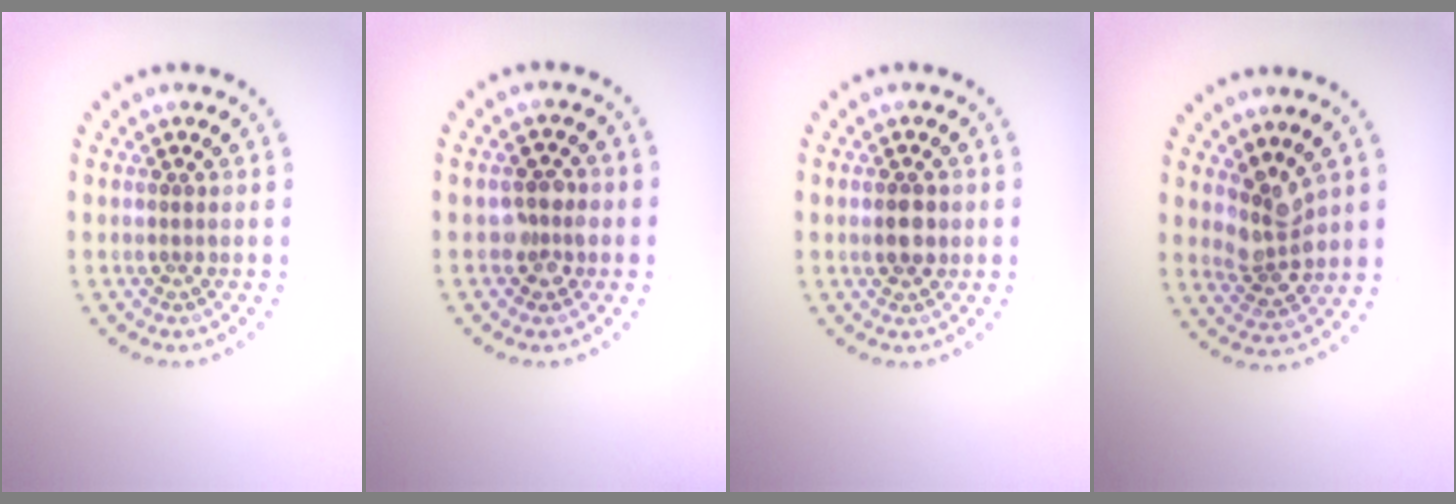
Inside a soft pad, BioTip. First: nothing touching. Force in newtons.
{"total": 2.2, "press": 2.1, "slide": 0.4}
{"total": 1.9, "press": 1.9, "slide": 0.1}
{"total": 2.9, "press": 2.6, "slide": 1.3}